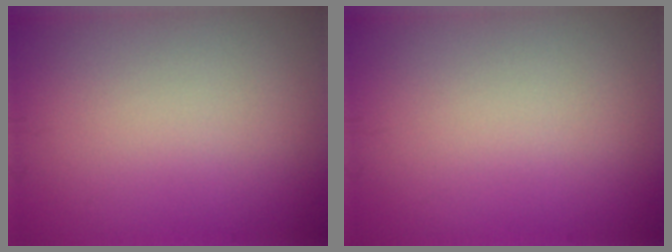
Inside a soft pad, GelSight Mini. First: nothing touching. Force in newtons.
{"total": 0.0}